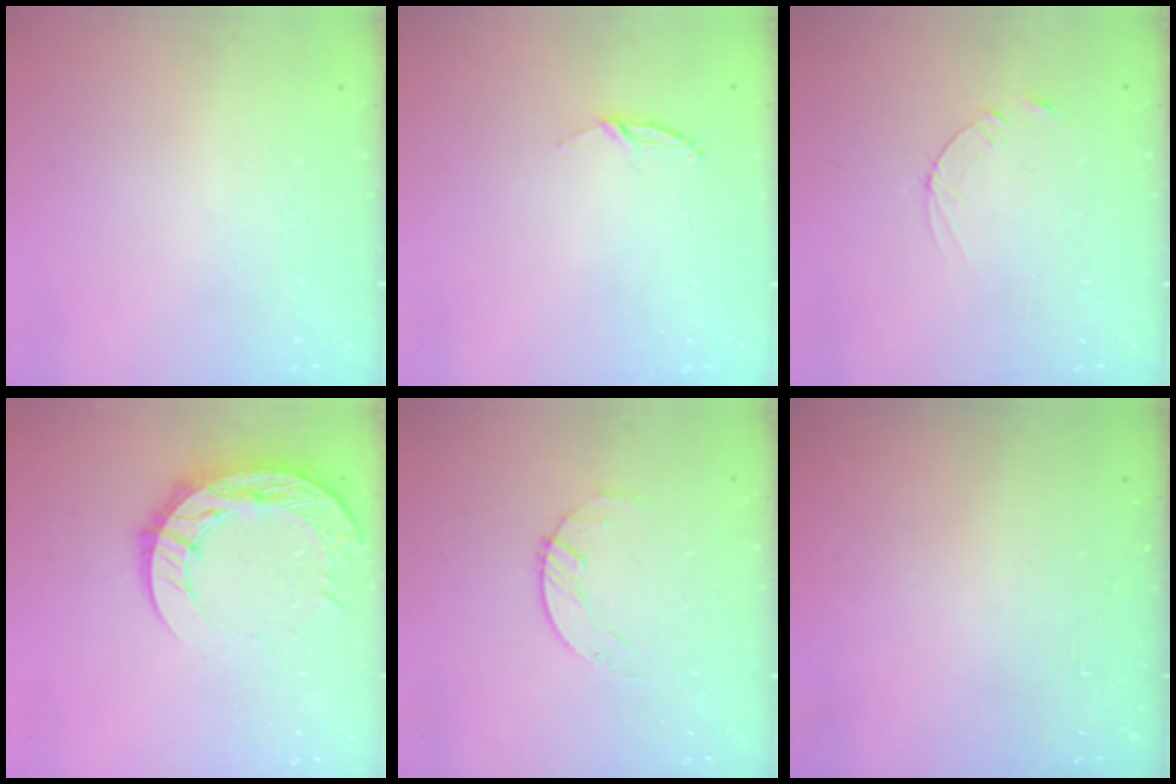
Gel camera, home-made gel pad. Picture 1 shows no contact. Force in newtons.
{"total": 3.9, "press": 3.8, "slide": 0.4}
{"total": 2.5, "press": 2.5, "slide": 0.3}
{"total": 14.0, "press": 14.0, "slide": 1.3}
{"total": 2.1, "press": 2.1, "slide": 0.3}
{"total": 0.0}